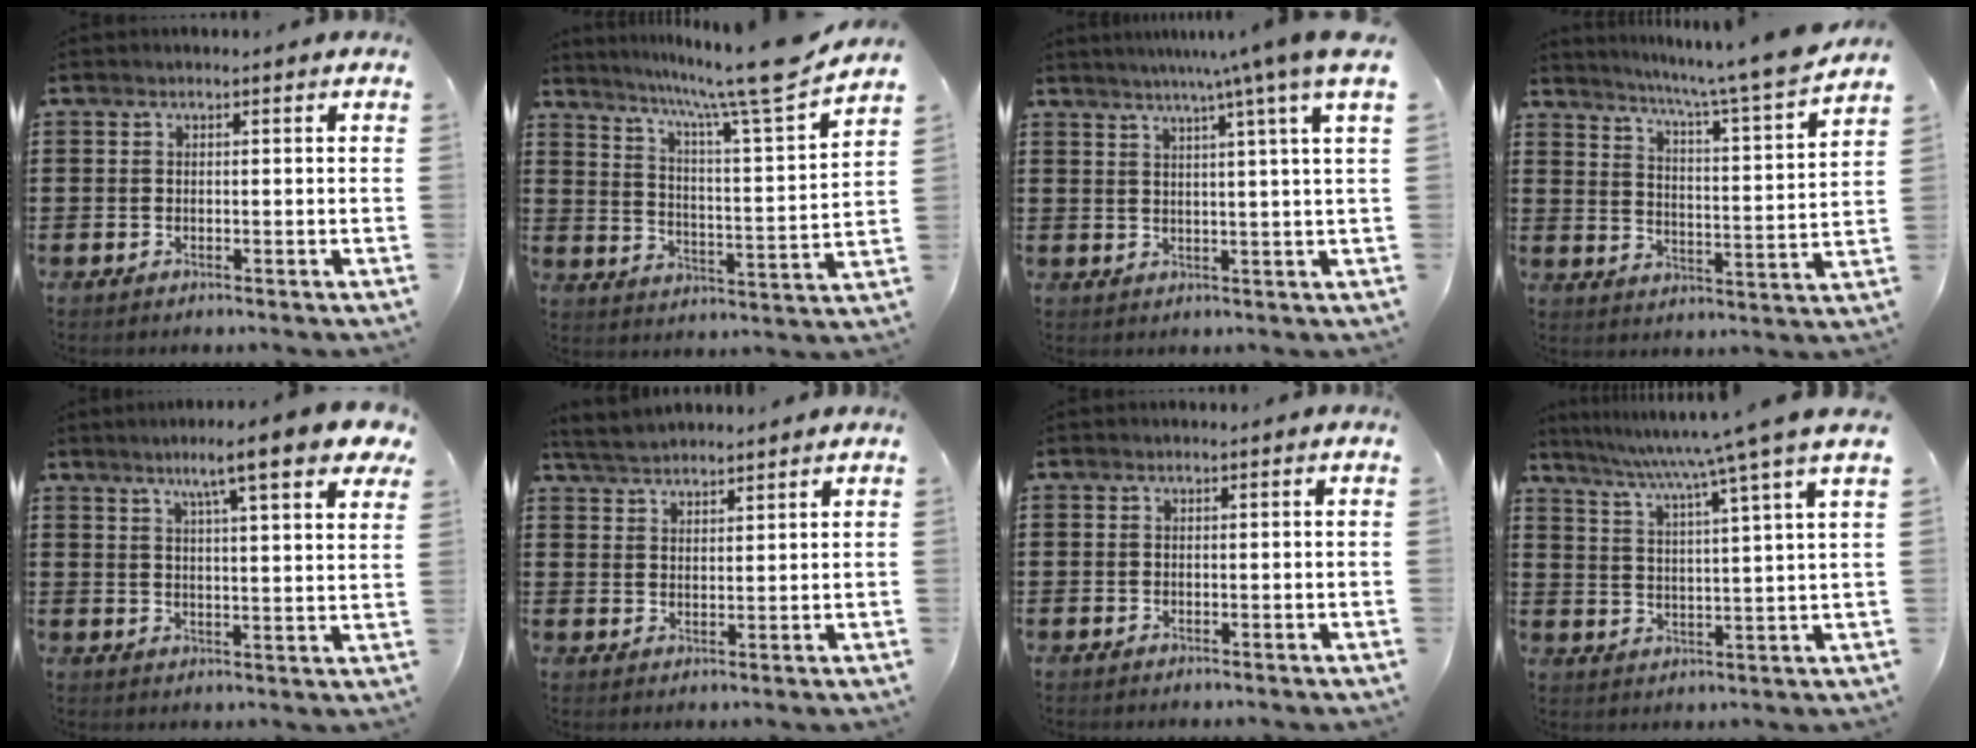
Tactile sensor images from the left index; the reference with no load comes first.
{"total": 9.9, "force": [8.1, -0.7, 5.6], "torque": [-0.120, -0.057, 0.126]}
{"total": 6.7, "force": [4.6, -1.6, 4.5], "torque": [-0.092, -0.019, 0.072]}
{"total": 6.7, "force": [5.8, -1.3, 3.1], "torque": [-0.075, -0.054, 0.089]}
{"total": 9.5, "force": [6.8, 0.6, 6.6], "torque": [-0.115, -0.021, 0.108]}
{"total": 3.8, "force": [3.7, 0.7, 0.6], "torque": [-0.026, -0.006, 0.068]}
{"total": 0.0}
{"total": 7.2, "force": [5.8, -1.4, 4.1], "torque": [-0.102, -0.040, 0.090]}